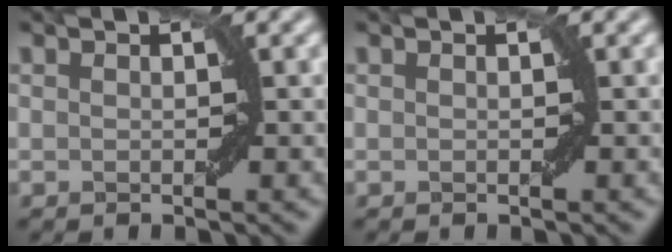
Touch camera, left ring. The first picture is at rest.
{"total": 0.0}